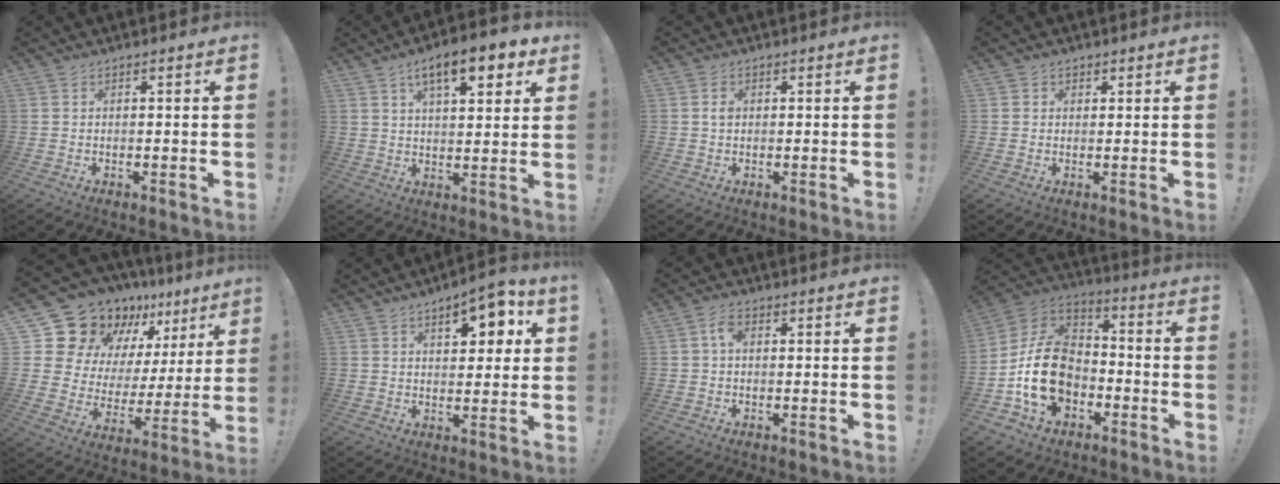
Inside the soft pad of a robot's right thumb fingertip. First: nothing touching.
{"total": 12.4, "force": [6.2, 4.5, 9.8], "torque": [-0.139, -0.020, 0.097]}
{"total": 1.6, "force": [0.2, 1.2, 1.1], "torque": [-0.017, 0.003, 0.001]}
{"total": 1.3, "force": [0.7, 1.1, 0.3], "torque": [0.001, -0.004, 0.012]}
{"total": 18.5, "force": [14.3, 10.0, 6.0], "torque": [-0.106, -0.108, 0.284]}
{"total": 9.7, "force": [4.4, 4.3, 7.5], "torque": [-0.087, -0.017, 0.068]}
{"total": 3.3, "force": [0.4, 1.9, 2.8], "torque": [-0.053, 0.011, 0.006]}
{"total": 18.4, "force": [-5.2, 13.7, 11.2], "torque": [-0.209, 0.040, -0.079]}